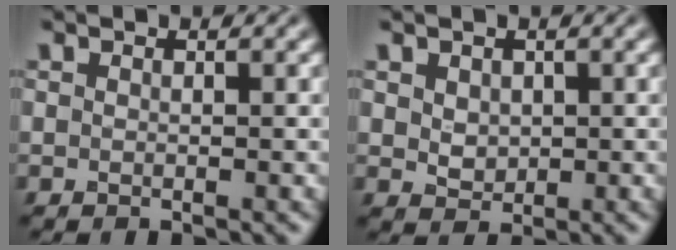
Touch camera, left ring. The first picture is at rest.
{"total": 1.7, "force": [0.5, 1.4, 0.9], "torque": [-0.020, -0.004, 0.015]}